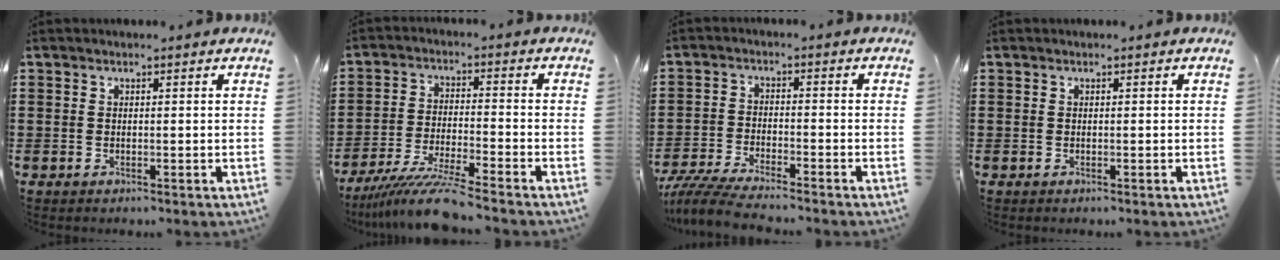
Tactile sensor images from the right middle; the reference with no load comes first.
{"total": 8.1, "force": [-7.1, -0.4, 4.0], "torque": [-0.082, -0.014, -0.136]}
{"total": 5.0, "force": [-4.7, 0.1, 1.7], "torque": [-0.050, -0.013, -0.096]}
{"total": 0.0}